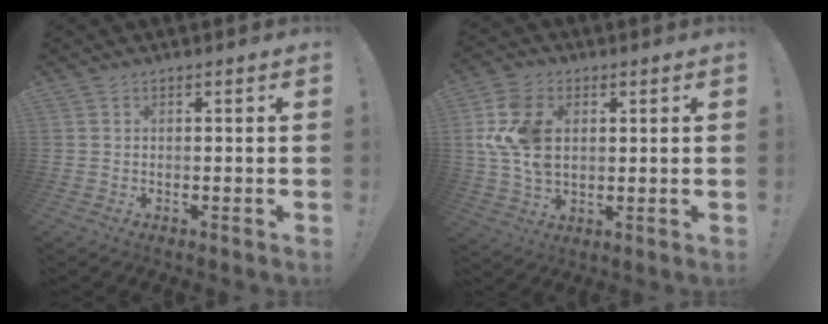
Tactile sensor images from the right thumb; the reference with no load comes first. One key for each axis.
{"total": 15.0, "fx": 2.5, "fy": 10.5, "fz": 10.4, "tx": -0.211, "ty": -0.005, "tz": 0.046}